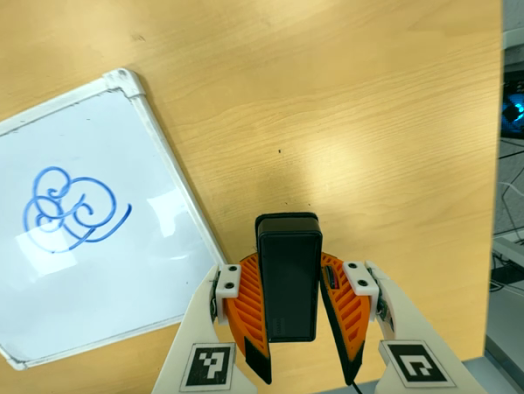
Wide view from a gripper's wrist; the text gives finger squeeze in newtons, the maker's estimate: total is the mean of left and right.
{"total": 8.9, "left": 7.2, "right": 10.6}